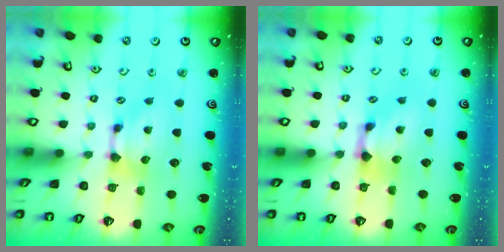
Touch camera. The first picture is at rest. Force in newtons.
{"total": 1.1, "press": 0.1, "slide": 1.1}